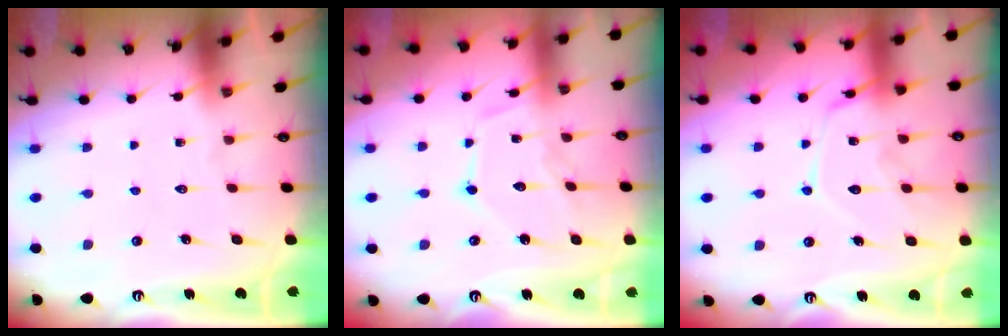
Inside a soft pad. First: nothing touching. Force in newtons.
{"total": 11.9, "press": 11.9, "slide": 0.7}
{"total": 14.5, "press": 14.4, "slide": 1.4}